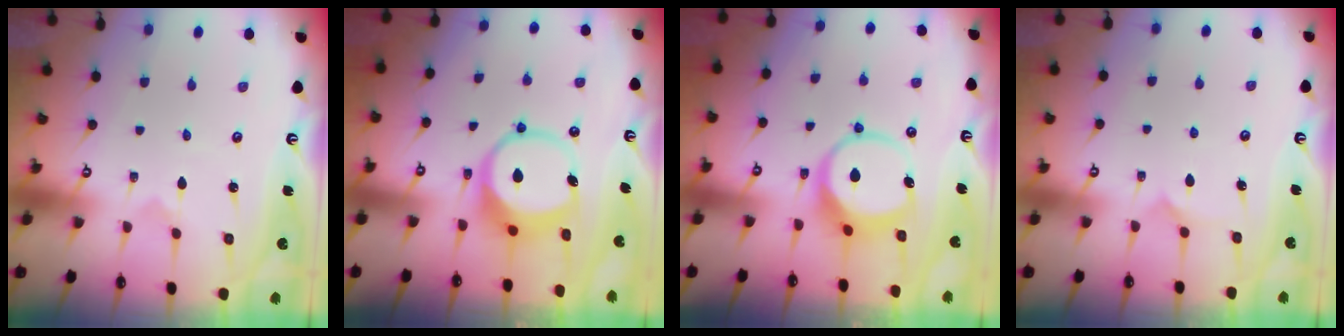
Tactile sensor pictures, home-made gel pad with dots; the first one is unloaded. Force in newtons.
{"total": 9.7, "press": 9.6, "slide": 1.6}
{"total": 8.7, "press": 8.6, "slide": 1.2}
{"total": 6.1, "press": 6.1, "slide": 0.5}